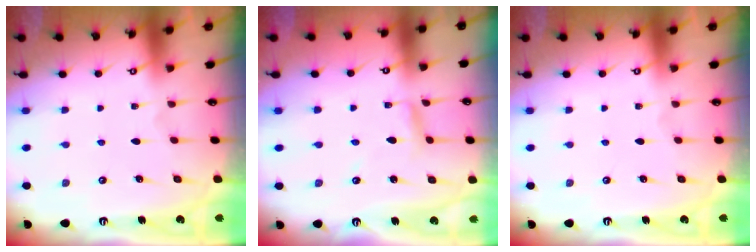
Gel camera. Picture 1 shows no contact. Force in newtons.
{"total": 2.8, "press": 2.8, "slide": 0.2}
{"total": 0.0}